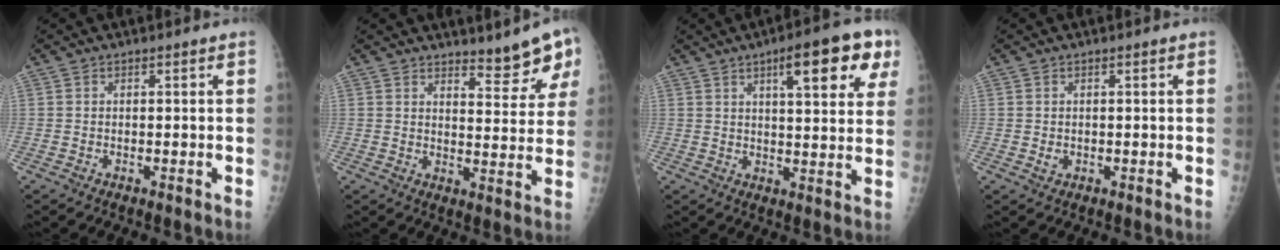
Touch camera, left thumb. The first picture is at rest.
{"total": 7.0, "force": [5.6, 1.9, 3.8], "torque": [-0.020, -0.046, 0.075]}
{"total": 14.1, "force": [6.8, 4.1, 11.7], "torque": [-0.123, -0.012, 0.085]}
{"total": 1.0, "force": [-0.1, 0.8, 0.6], "torque": [-0.001, 0.000, 0.002]}